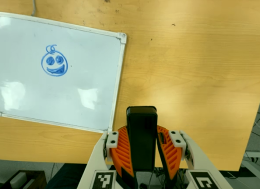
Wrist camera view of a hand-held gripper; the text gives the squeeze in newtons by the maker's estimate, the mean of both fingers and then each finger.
{"total": 10.8, "left": 8.6, "right": 12.9}